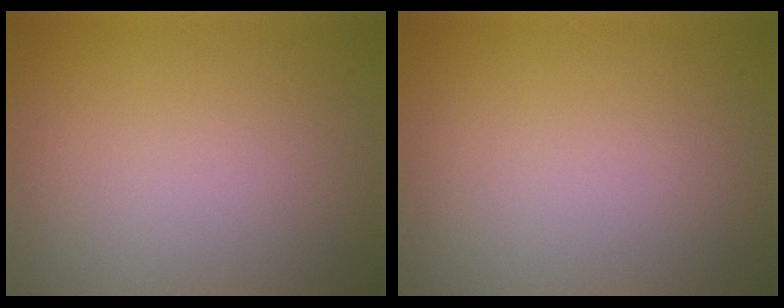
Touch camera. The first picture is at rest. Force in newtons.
{"total": 0.0}